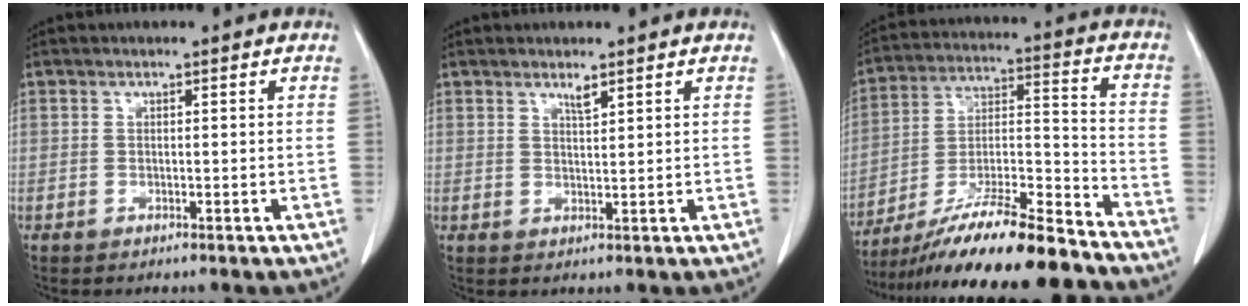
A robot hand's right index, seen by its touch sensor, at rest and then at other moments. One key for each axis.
{"total": 1.6, "fx": 1.2, "fy": 0.1, "fz": 1.0, "tx": -0.019, "ty": -0.005, "tz": 0.024}
{"total": 21.3, "fx": -18.0, "fy": 1.0, "fz": 11.3, "tx": -0.195, "ty": -0.009, "tz": -0.310}